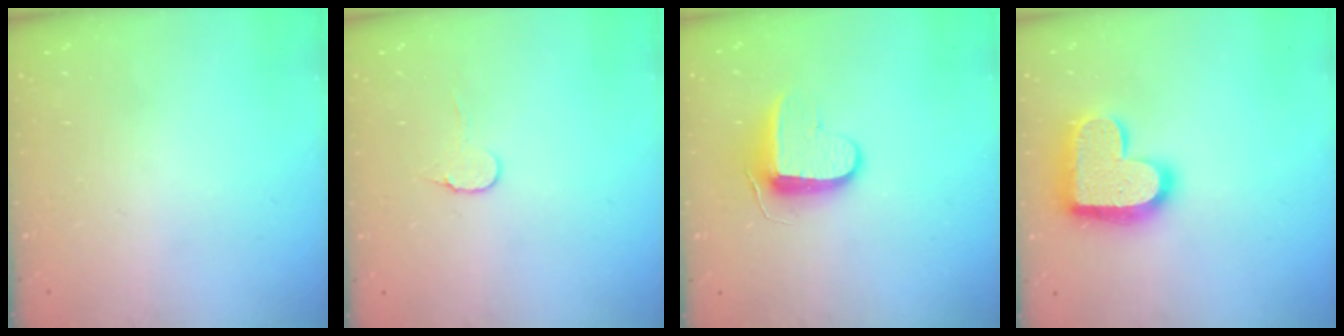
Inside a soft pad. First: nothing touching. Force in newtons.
{"total": 6.1, "press": 6.1, "slide": 0.5}
{"total": 10.4, "press": 10.3, "slide": 0.9}
{"total": 17.7, "press": 17.7, "slide": 1.2}